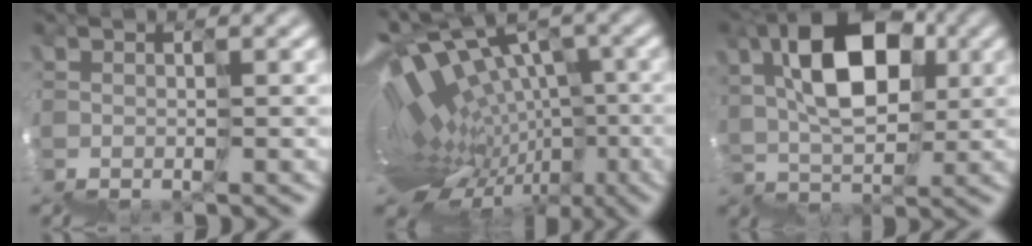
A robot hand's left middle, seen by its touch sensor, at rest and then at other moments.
{"total": 6.9, "force": [1.8, 3.7, 5.5], "torque": [-0.062, 0.054, 0.041]}
{"total": 7.3, "force": [5.4, 3.4, 3.4], "torque": [-0.037, 0.060, 0.074]}